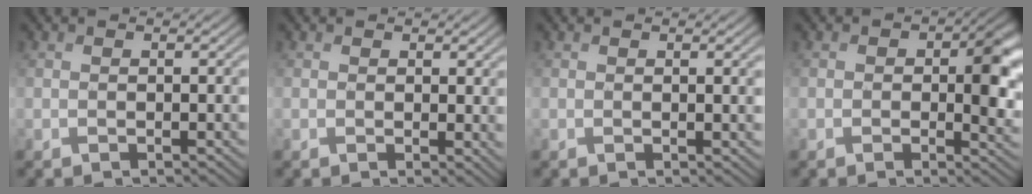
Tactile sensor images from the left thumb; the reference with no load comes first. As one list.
[{"total": 1.5, "force": [0.9, 0.7, 1.0], "torque": [-0.012, -0.006, 0.016]}, {"total": 1.1, "force": [0.5, 0.1, 0.9], "torque": [-0.015, 0.000, 0.007]}, {"total": 5.5, "force": [0.1, 3.6, 4.2], "torque": [-0.052, -0.015, -0.001]}]